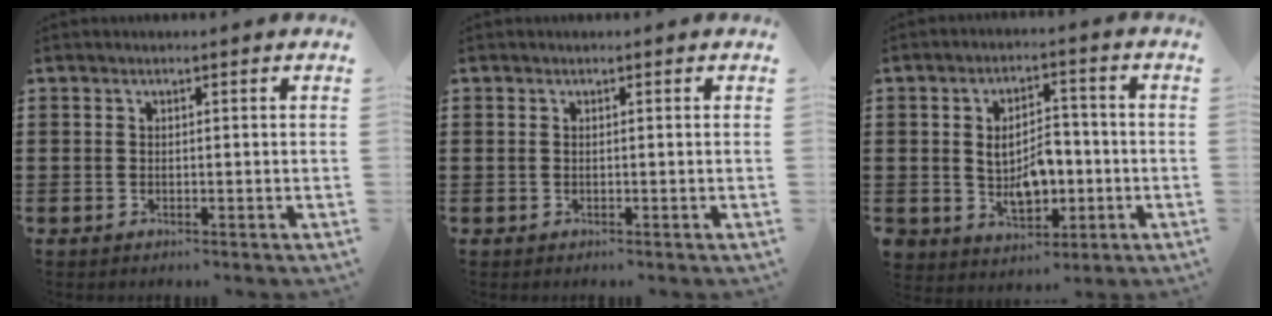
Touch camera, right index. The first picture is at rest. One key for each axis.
{"total": 0.0}
{"total": 6.9, "fx": -0.7, "fy": 4.7, "fz": 5.0, "tx": -0.081, "ty": 0.002, "tz": -0.017}